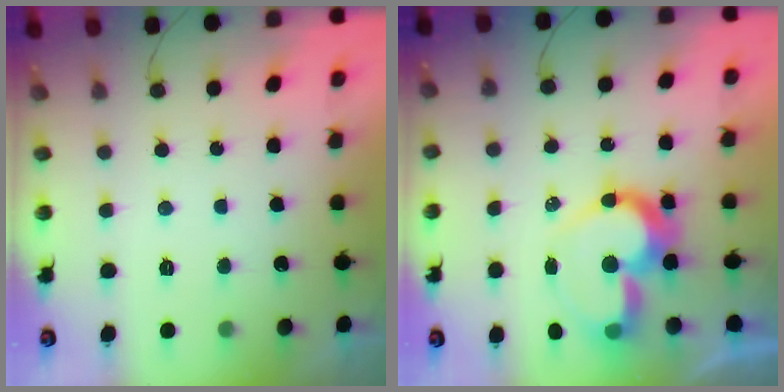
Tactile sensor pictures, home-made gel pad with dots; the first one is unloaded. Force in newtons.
{"total": 13.1, "press": 13.0, "slide": 1.5}